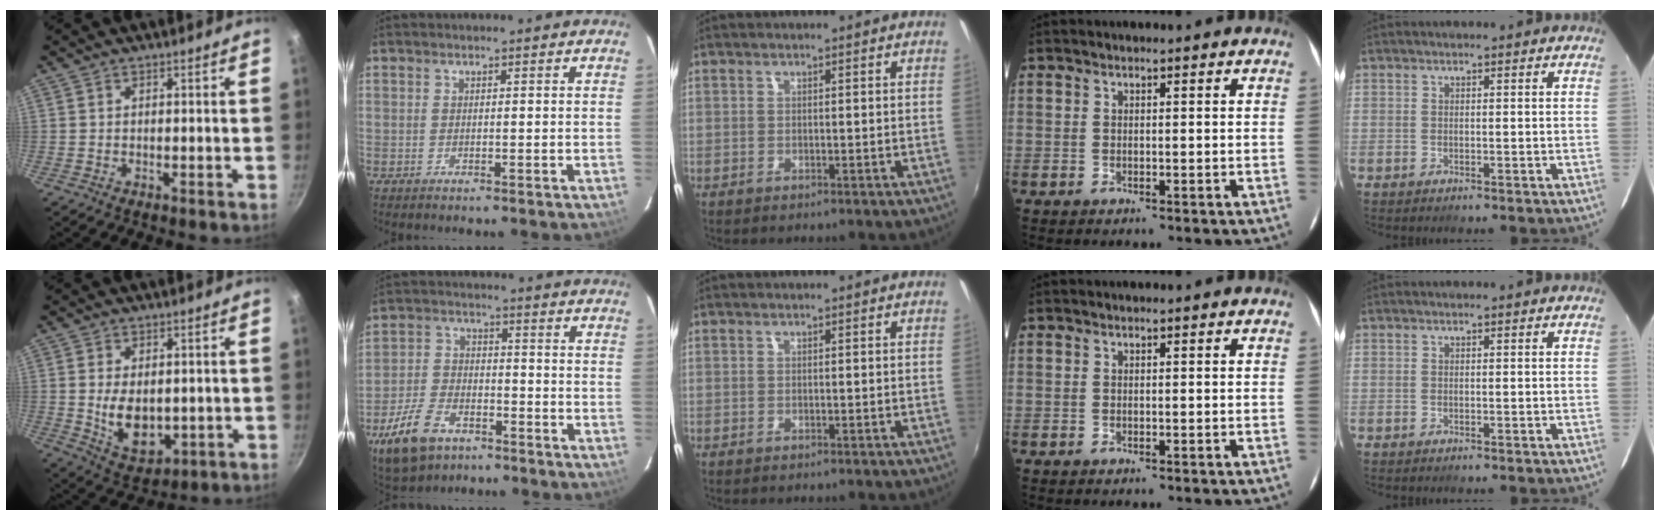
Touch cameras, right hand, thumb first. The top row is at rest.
{"thumb": {"total": 9.2, "force": [0.0, 5.9, 7.1], "torque": [-0.103, -0.018, 0.020]}, "index": {"total": 12.4, "force": [-7.7, 6.8, 6.9], "torque": [-0.167, -0.004, -0.141]}}